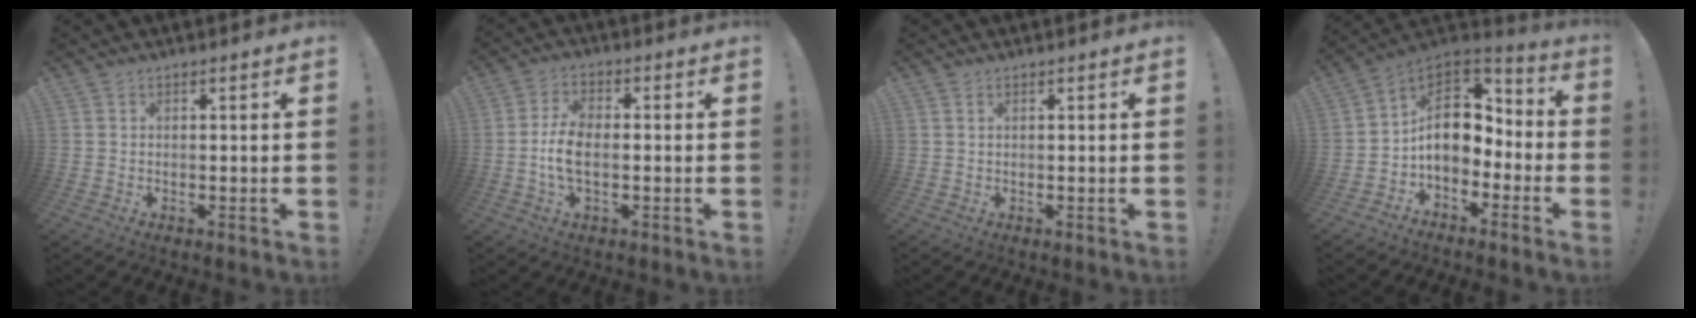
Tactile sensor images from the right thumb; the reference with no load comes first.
{"total": 7.7, "force": [-1.4, 4.0, 6.5], "torque": [-0.125, 0.000, -0.024]}
{"total": 0.6, "force": [0.3, 0.2, 0.5], "torque": [-0.013, 0.001, 0.007]}
{"total": 14.1, "force": [0.8, 10.4, 9.5], "torque": [-0.139, 0.003, 0.022]}